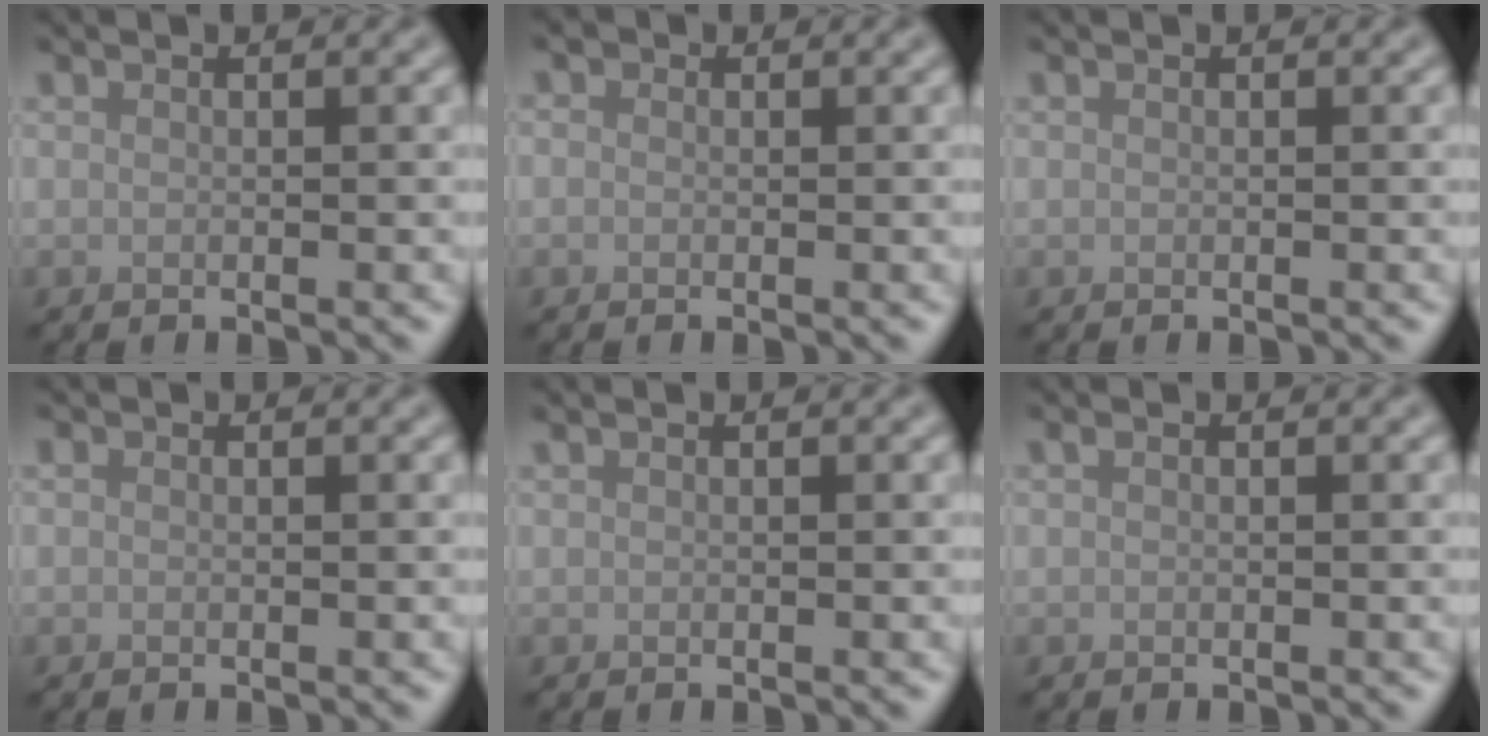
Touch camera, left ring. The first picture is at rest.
{"total": 0.7, "force": [0.2, 0.7, 0.3], "torque": [-0.004, -0.004, -0.003]}
{"total": 0.0}
{"total": 0.0}
{"total": 0.0}
{"total": 0.0}